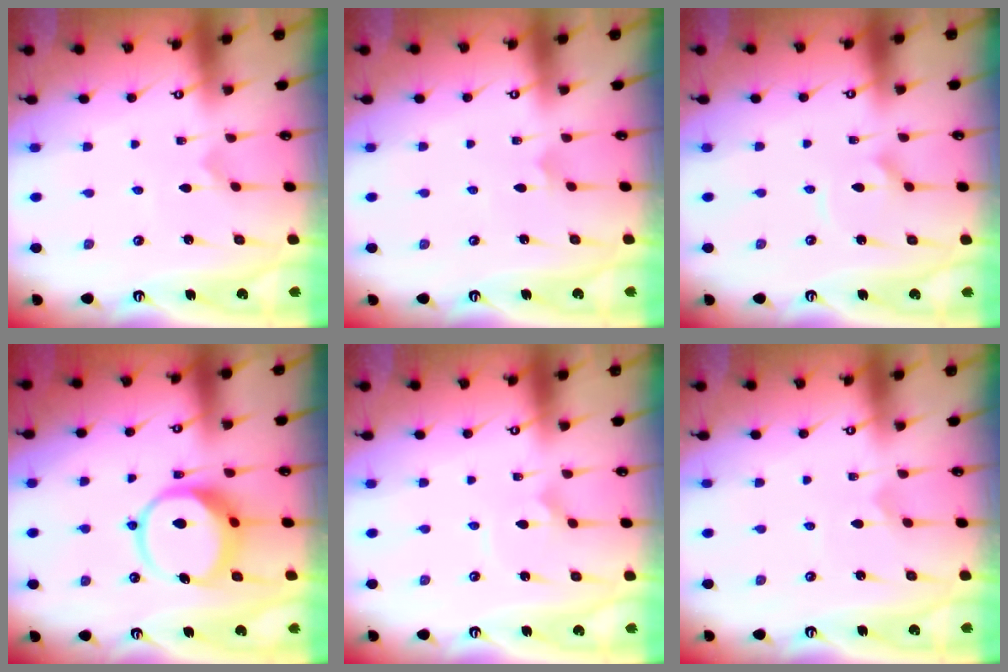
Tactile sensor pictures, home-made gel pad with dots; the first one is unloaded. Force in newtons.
{"total": 2.7, "press": 2.7, "slide": 0.1}
{"total": 3.5, "press": 3.5, "slide": 0.4}
{"total": 10.7, "press": 10.7, "slide": 1.2}
{"total": 2.7, "press": 2.7, "slide": 0.1}
{"total": 1.4, "press": 1.4, "slide": 0.1}